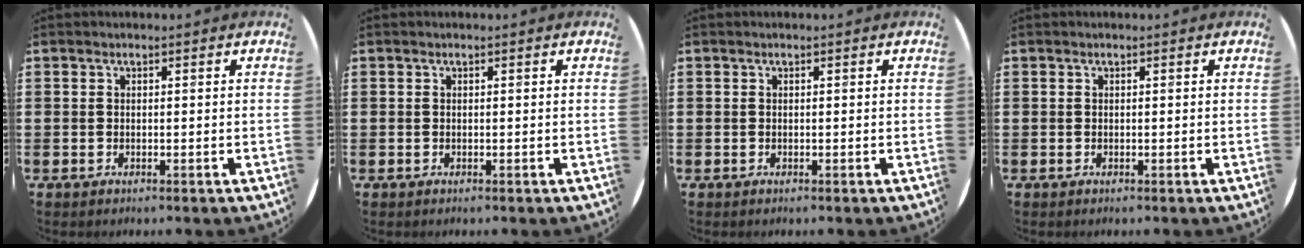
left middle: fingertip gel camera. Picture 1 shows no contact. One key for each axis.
{"total": 0.0}
{"total": 0.0}
{"total": 0.0}